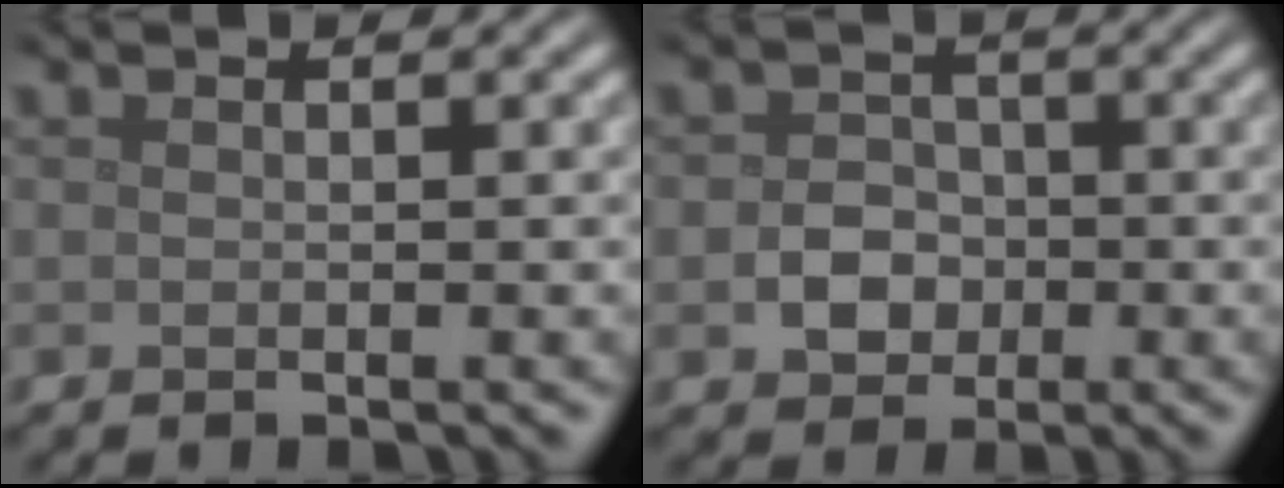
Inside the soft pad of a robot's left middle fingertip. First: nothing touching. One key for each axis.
{"total": 2.8, "fx": -0.8, "fy": 2.3, "fz": 1.2, "tx": -0.015, "ty": 0.001, "tz": -0.018}